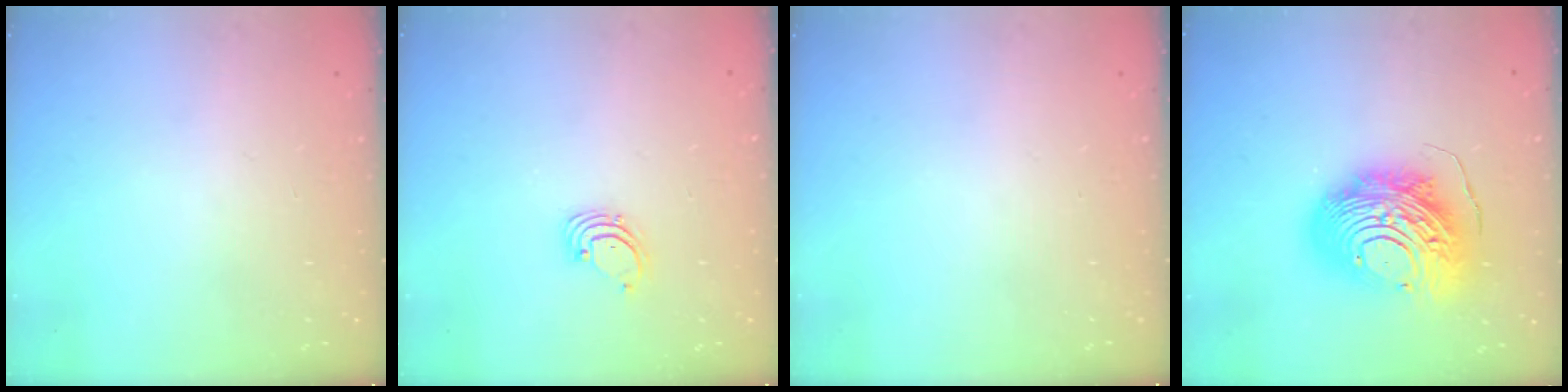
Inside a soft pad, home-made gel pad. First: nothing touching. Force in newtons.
{"total": 1.5, "press": 1.5, "slide": 0.1}
{"total": 0.0}
{"total": 17.9, "press": 17.8, "slide": 1.9}